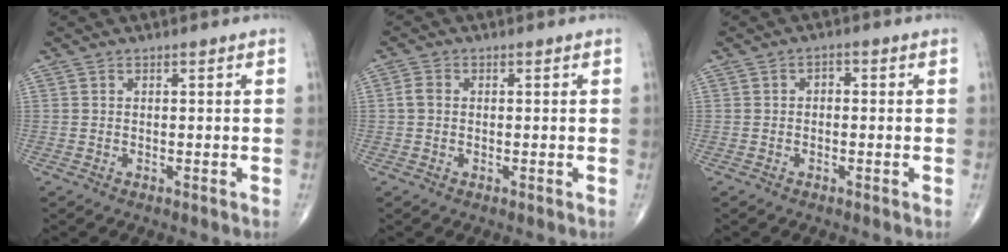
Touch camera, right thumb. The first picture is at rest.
{"total": 1.9, "force": [0.0, 1.5, 1.2], "torque": [-0.024, 0.005, -0.003]}
{"total": 1.5, "force": [0.0, 1.1, 1.1], "torque": [-0.007, 0.007, -0.006]}